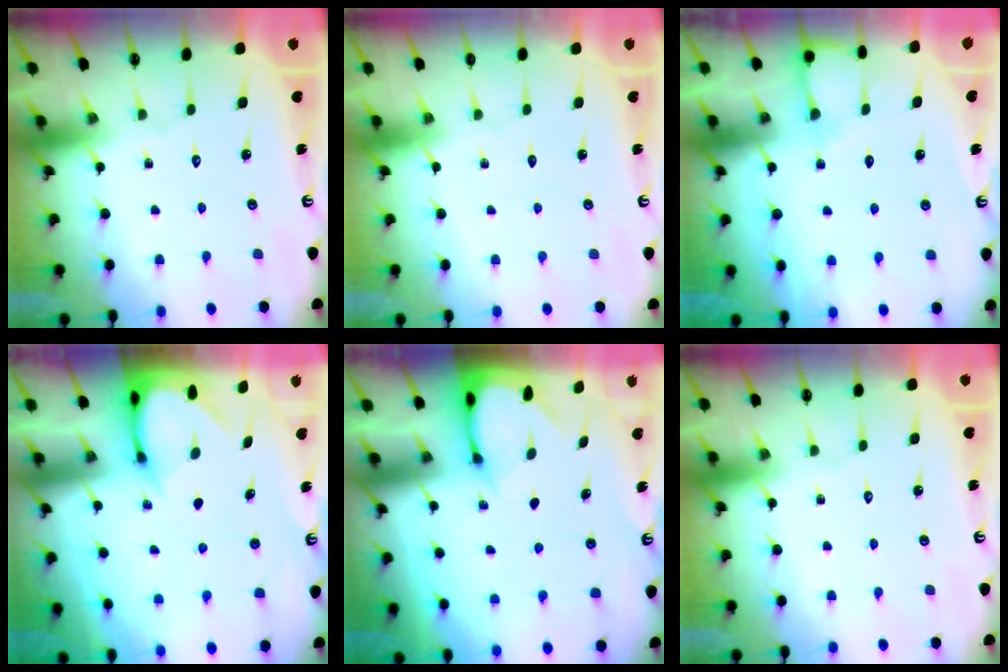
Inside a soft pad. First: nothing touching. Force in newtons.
{"total": 0.0}
{"total": 6.1, "press": 6.0, "slide": 0.6}
{"total": 3.3, "press": 3.3, "slide": 0.3}
{"total": 2.4, "press": 2.3, "slide": 0.3}
{"total": 0.0}